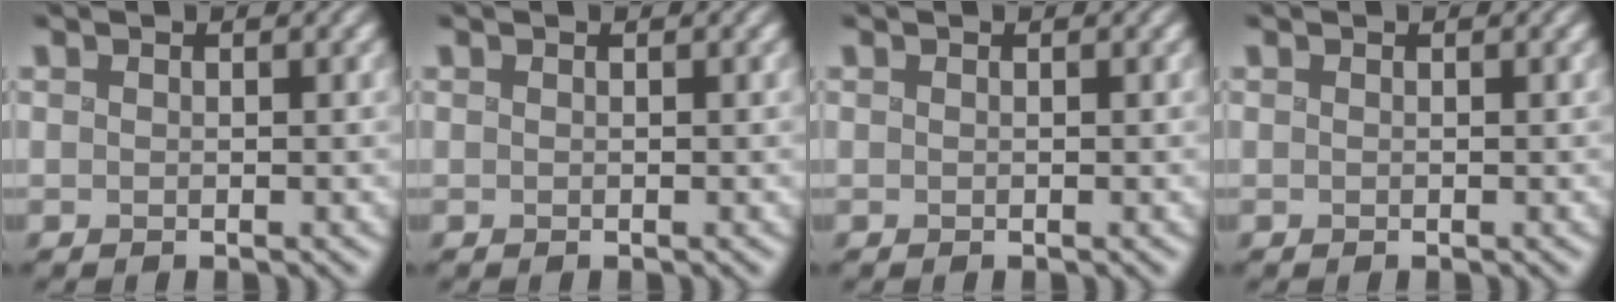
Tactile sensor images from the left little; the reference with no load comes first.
{"total": 0.0}
{"total": 0.0}
{"total": 0.0}